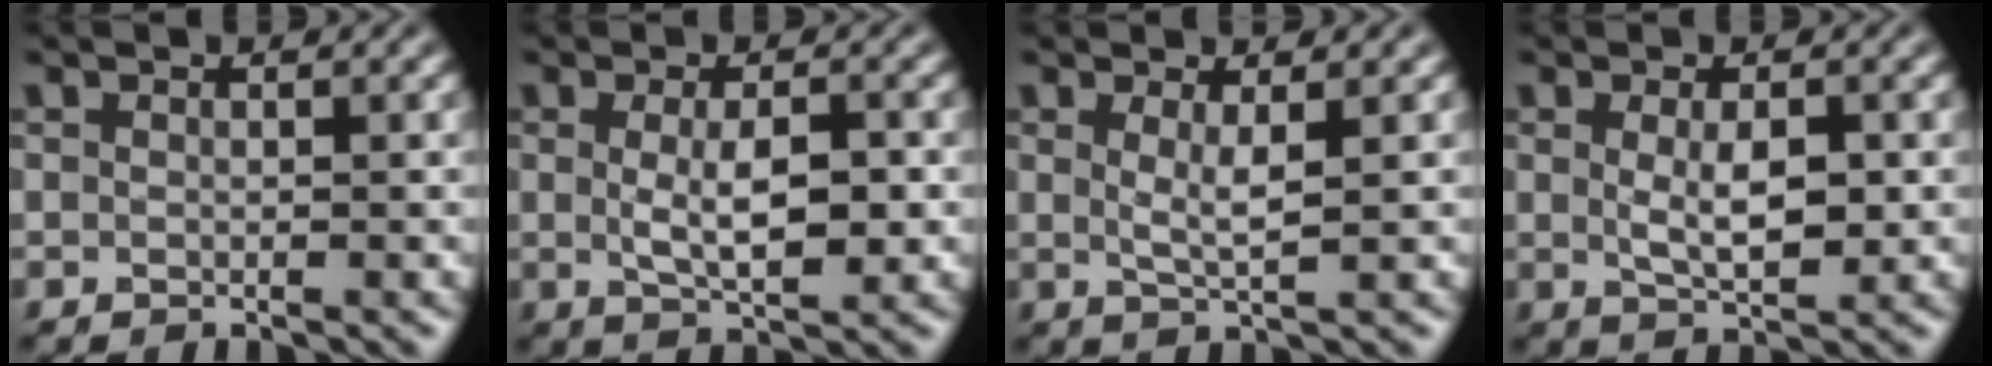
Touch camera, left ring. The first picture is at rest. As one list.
[{"total": 4.2, "force": [0.0, 1.5, 4.0], "torque": [-0.075, -0.004, 0.002]}, {"total": 2.0, "force": [0.6, 0.4, 1.9], "torque": [-0.035, -0.008, 0.010]}, {"total": 3.4, "force": [0.2, 1.3, 3.1], "torque": [-0.062, -0.006, 0.008]}]